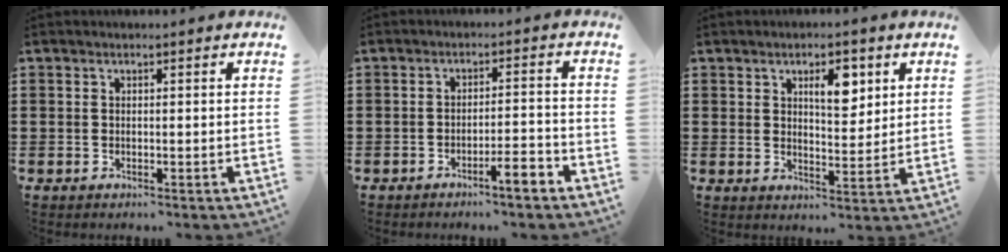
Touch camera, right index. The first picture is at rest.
{"total": 4.0, "force": [-3.1, 0.3, 2.5], "torque": [-0.043, 0.001, -0.057]}
{"total": 5.8, "force": [2.7, 2.6, 4.5], "torque": [-0.072, 0.002, 0.039]}